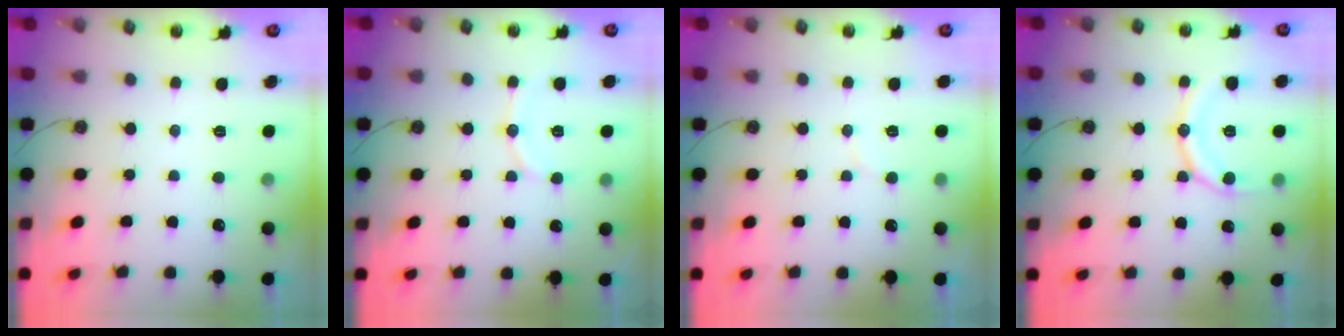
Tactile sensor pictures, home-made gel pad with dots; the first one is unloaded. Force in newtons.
{"total": 8.4, "press": 7.9, "slide": 2.7}
{"total": 4.9, "press": 4.9, "slide": 0.3}
{"total": 12.9, "press": 12.8, "slide": 1.4}